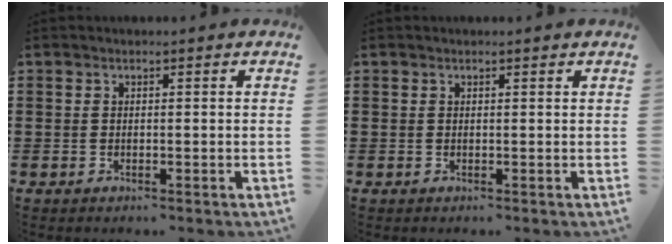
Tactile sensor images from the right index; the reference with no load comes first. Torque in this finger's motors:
{"motor_torque": [-0.04, -0.06, 0.02, -0.01]}